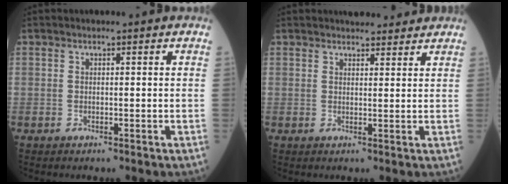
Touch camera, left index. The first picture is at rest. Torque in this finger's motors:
{"motor_torque": [0.00, -0.21, 0.00, 0.02]}